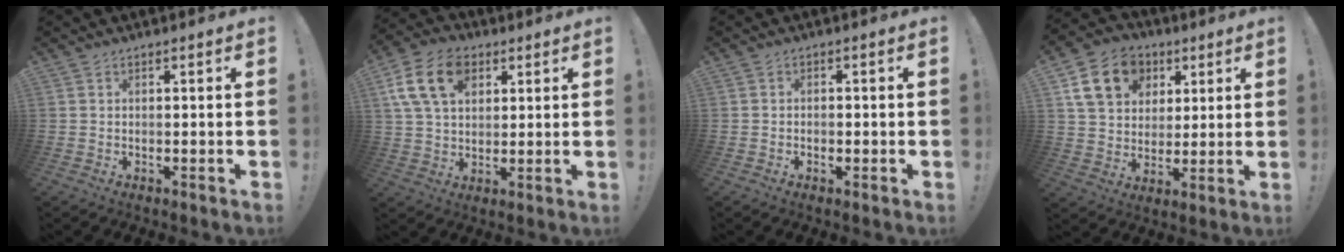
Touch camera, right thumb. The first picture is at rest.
{"total": 15.8, "force": [6.5, 10.8, 9.5], "torque": [-0.166, -0.018, 0.121]}
{"total": 1.4, "force": [-0.8, 1.0, 0.7], "torque": [-0.010, 0.002, -0.015]}
{"total": 16.6, "force": [6.8, 13.0, 7.7], "torque": [-0.110, -0.017, 0.138]}